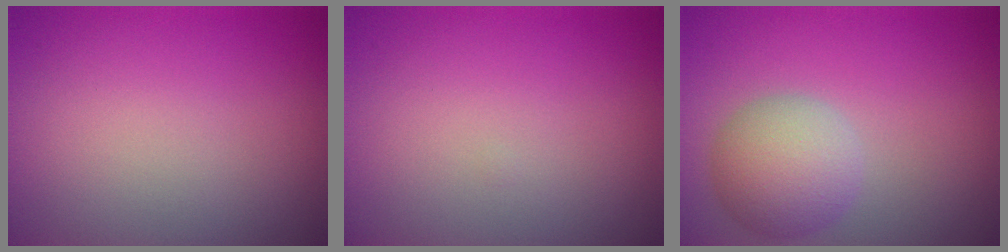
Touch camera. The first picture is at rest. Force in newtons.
{"total": 0.0}
{"total": 4.4, "press": 4.4, "slide": 0.2}